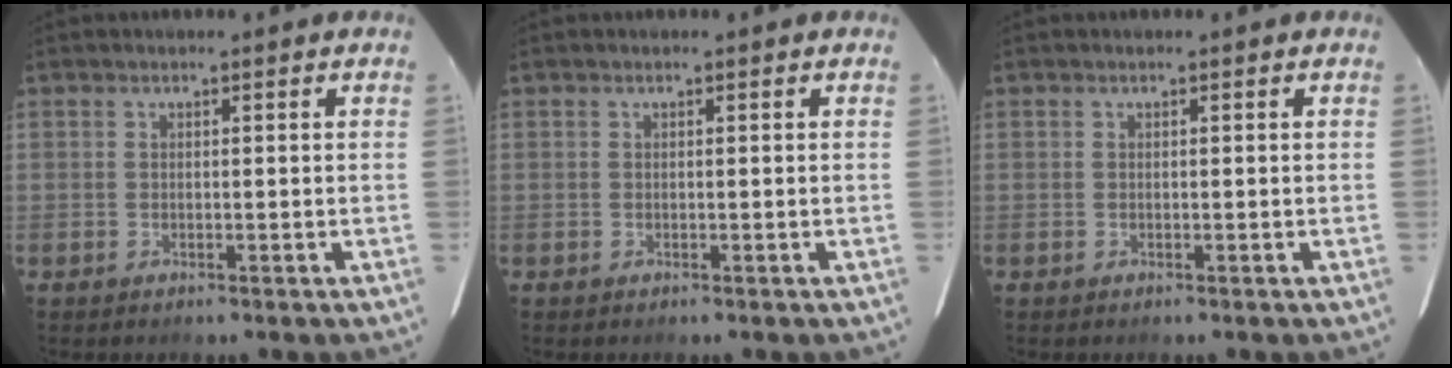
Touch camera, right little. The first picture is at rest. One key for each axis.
{"total": 0.0}
{"total": 0.0}